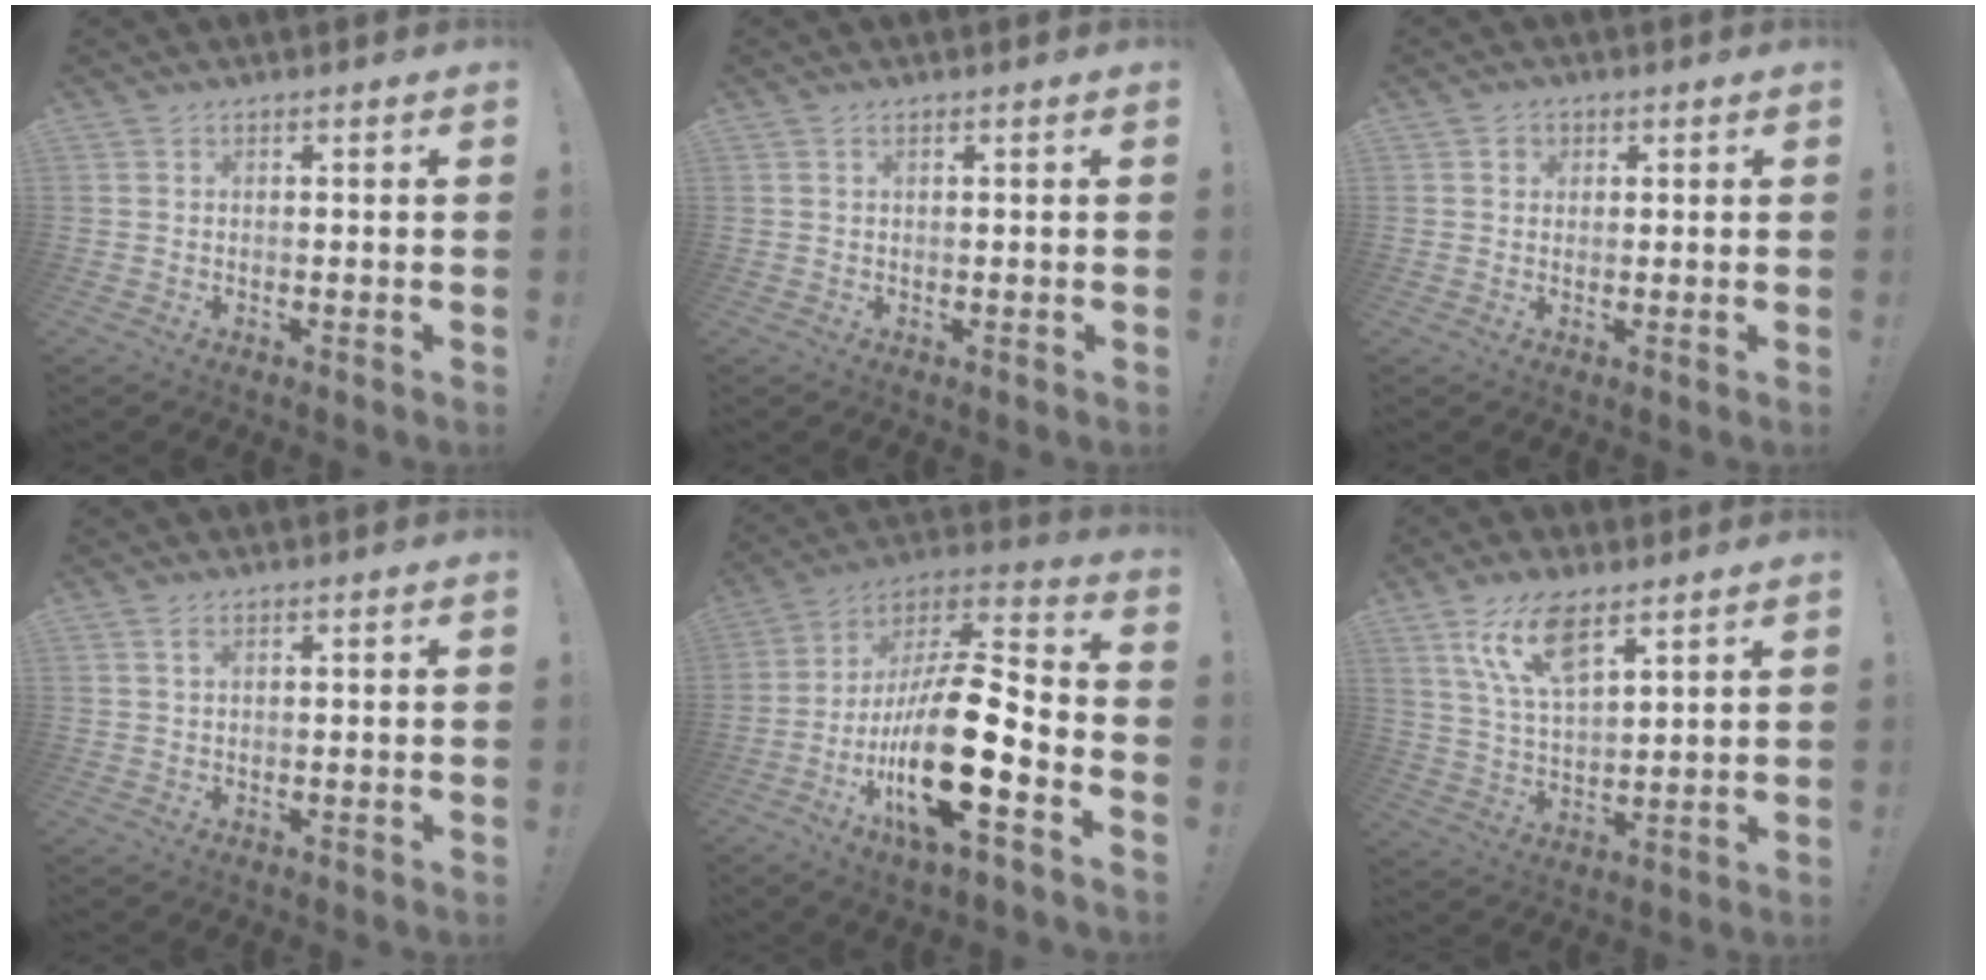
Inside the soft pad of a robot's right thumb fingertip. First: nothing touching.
{"total": 0.9, "force": [0.7, 0.2, 0.6], "torque": [-0.003, -0.003, 0.012]}
{"total": 2.2, "force": [1.1, 1.7, 0.6], "torque": [0.002, -0.005, 0.018]}
{"total": 1.8, "force": [0.9, 0.8, 1.3], "torque": [-0.020, -0.001, 0.015]}
{"total": 23.7, "force": [-8.1, 6.8, 21.2], "torque": [-0.407, 0.027, -0.139]}
{"total": 13.0, "force": [8.1, 4.9, 8.9], "torque": [-0.171, -0.023, 0.148]}